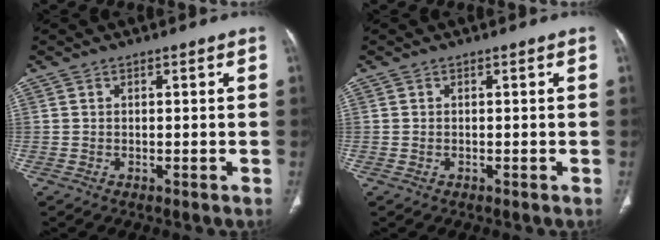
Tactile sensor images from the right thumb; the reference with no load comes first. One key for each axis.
{"total": 0.0}